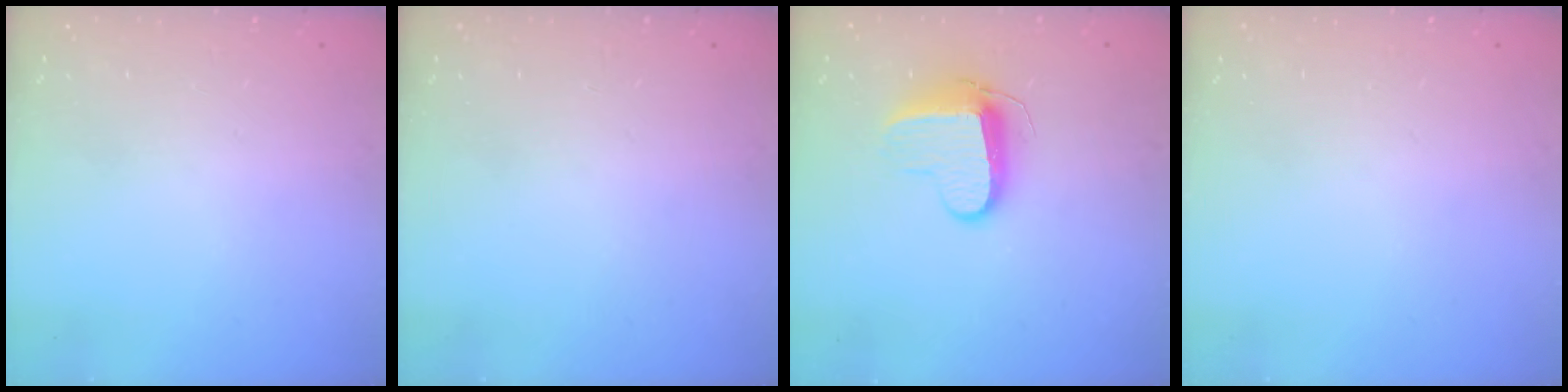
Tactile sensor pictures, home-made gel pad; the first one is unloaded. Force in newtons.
{"total": 0.0}
{"total": 9.7, "press": 9.7, "slide": 0.4}
{"total": 0.0}